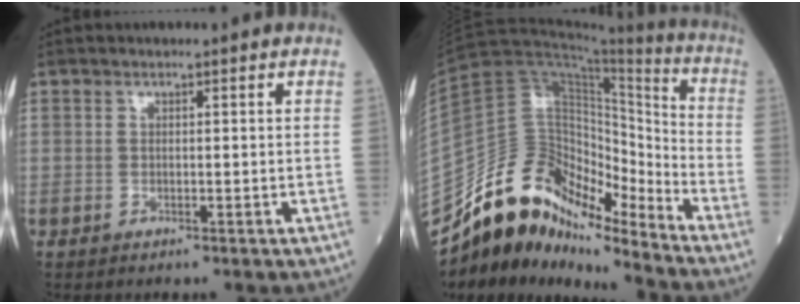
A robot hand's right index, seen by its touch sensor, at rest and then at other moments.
{"total": 16.8, "force": [-13.9, 5.5, 7.7], "torque": [-0.117, 0.075, -0.243]}